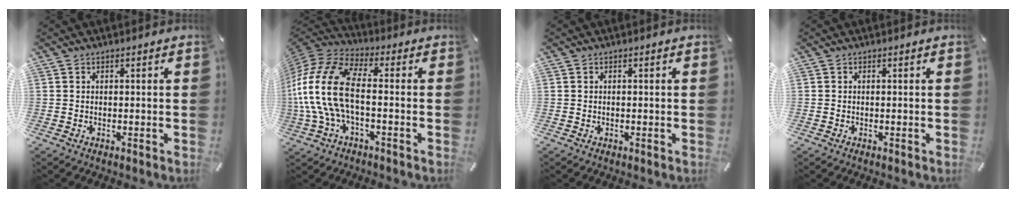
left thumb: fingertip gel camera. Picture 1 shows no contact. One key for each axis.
{"total": 17.0, "fx": -1.9, "fy": 8.9, "fz": 14.4, "tx": -0.312, "ty": 0.005, "tz": -0.035}
{"total": 0.0}
{"total": 0.0}